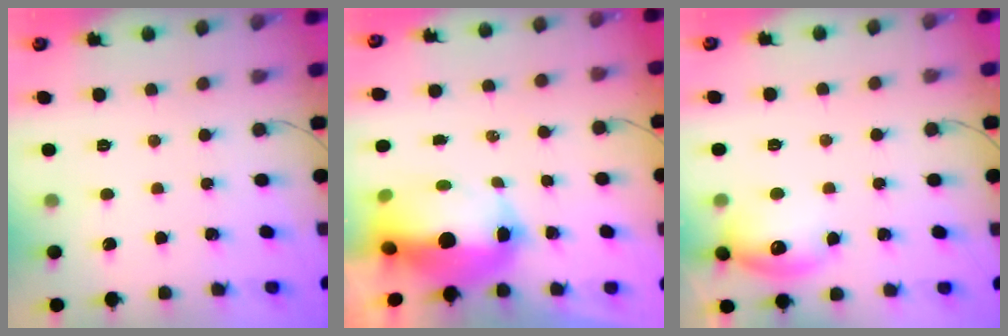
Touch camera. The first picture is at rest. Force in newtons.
{"total": 14.3, "press": 14.1, "slide": 2.3}
{"total": 13.3, "press": 13.3, "slide": 0.9}